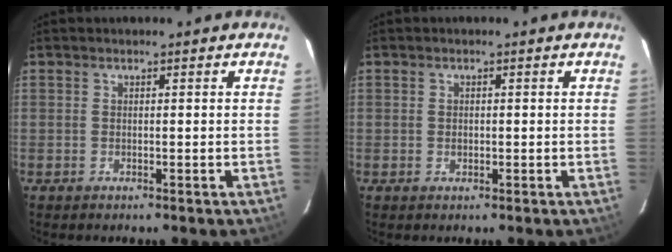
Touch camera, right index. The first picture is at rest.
{"total": 0.9, "force": [-0.1, 0.8, 0.4], "torque": [-0.004, 0.001, 0.000]}